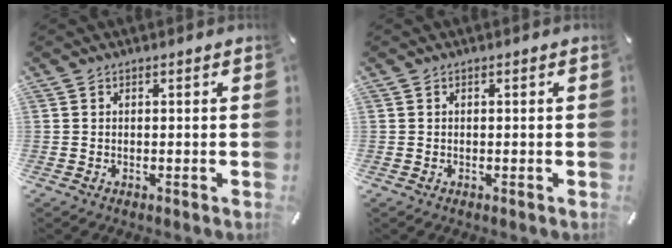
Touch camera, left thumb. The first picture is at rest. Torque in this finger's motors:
{"motor_torque": [0.00, 0.00, -0.01, 0.00, 0.00]}